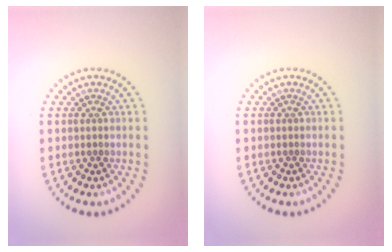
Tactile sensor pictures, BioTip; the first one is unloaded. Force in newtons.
{"total": 0.0}